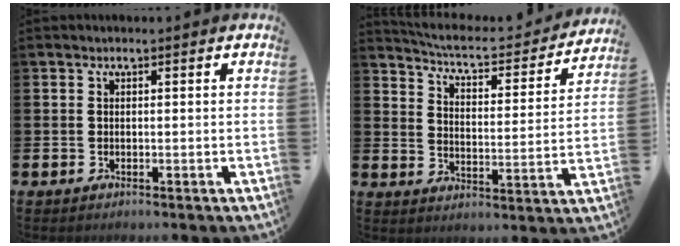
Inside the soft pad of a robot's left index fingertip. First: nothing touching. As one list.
[{"total": 5.5, "force": [5.2, 1.0, 1.7], "torque": [-0.056, -0.044, 0.081]}]